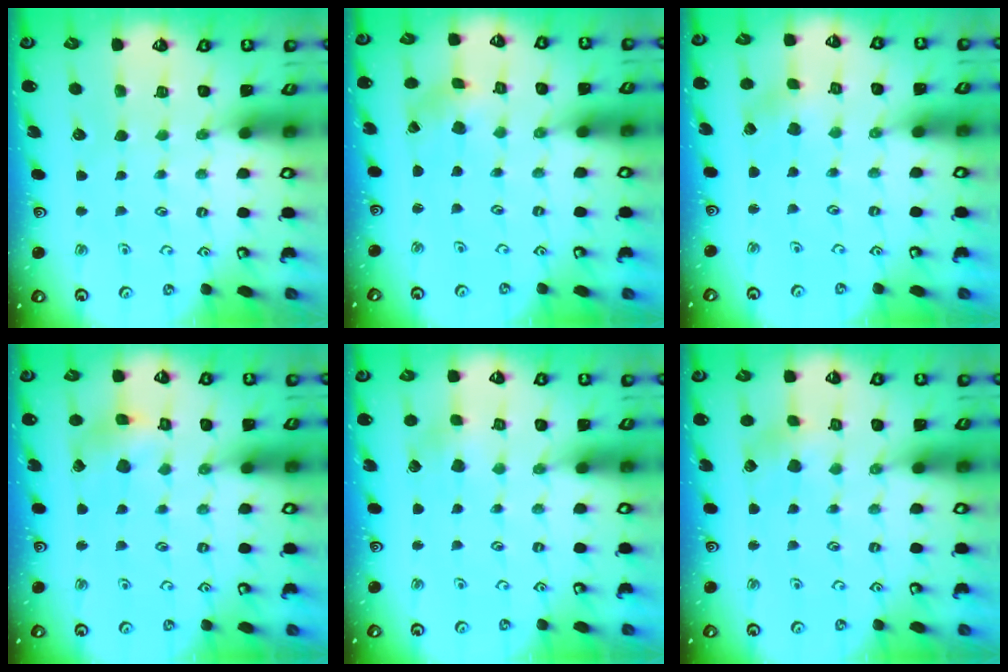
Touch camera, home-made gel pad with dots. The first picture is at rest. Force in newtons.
{"total": 2.7, "press": 2.3, "slide": 1.3}
{"total": 0.7, "press": 0.6, "slide": 0.2}
{"total": 5.2, "press": 5.2, "slide": 0.4}
{"total": 2.8, "press": 2.7, "slide": 0.6}
{"total": 3.5, "press": 3.4, "slide": 0.6}